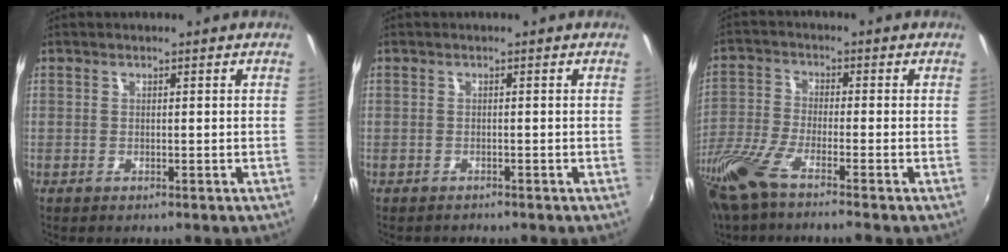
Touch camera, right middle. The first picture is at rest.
{"total": 1.0, "force": [-0.9, 0.3, 0.0], "torque": [-0.004, -0.002, -0.015]}
{"total": 10.0, "force": [-7.5, 0.8, 6.6], "torque": [-0.154, -0.033, -0.149]}